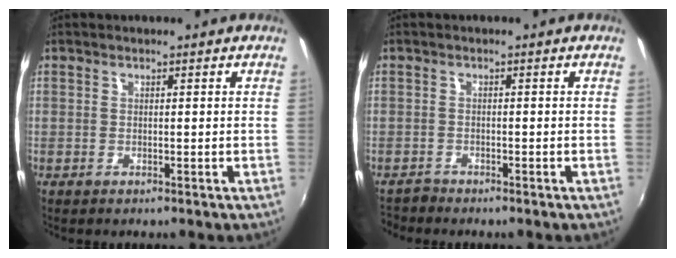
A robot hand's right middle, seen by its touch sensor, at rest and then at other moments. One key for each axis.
{"total": 1.7, "fx": -1.7, "fy": 0.5, "fz": -0.2, "tx": -0.002, "ty": -0.001, "tz": -0.035}